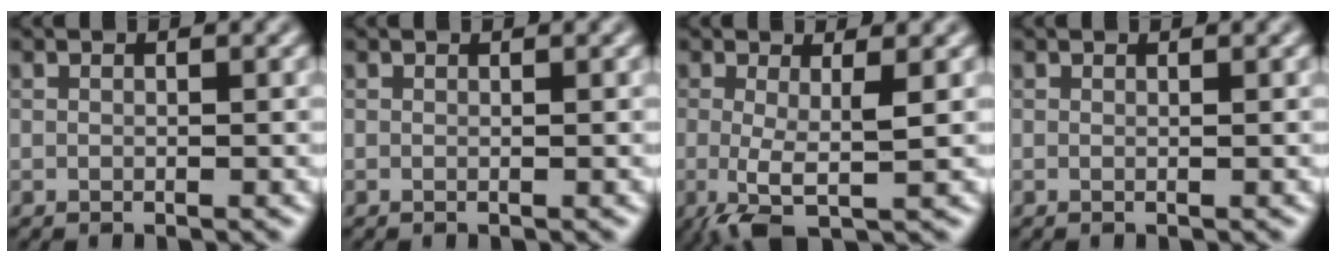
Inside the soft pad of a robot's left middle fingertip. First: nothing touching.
{"total": 0.0}
{"total": 3.1, "force": [-0.3, 0.4, 3.0], "torque": [-0.066, -0.008, -0.010]}
{"total": 0.0}